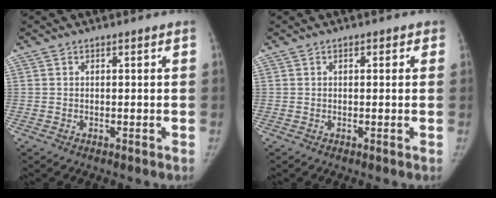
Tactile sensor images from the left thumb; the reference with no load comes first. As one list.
[{"total": 1.5, "force": [0.6, 1.0, 1.0], "torque": [-0.001, 0.002, 0.003]}]